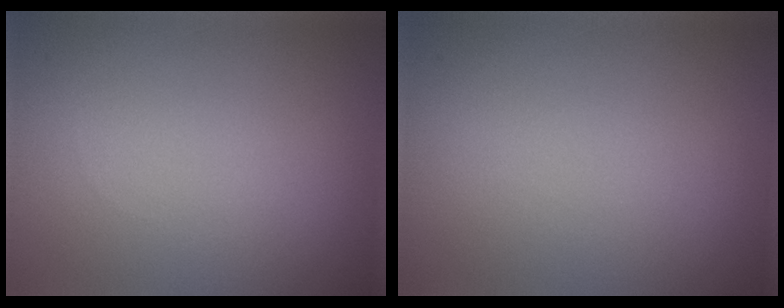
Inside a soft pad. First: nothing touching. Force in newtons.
{"total": 0.0}